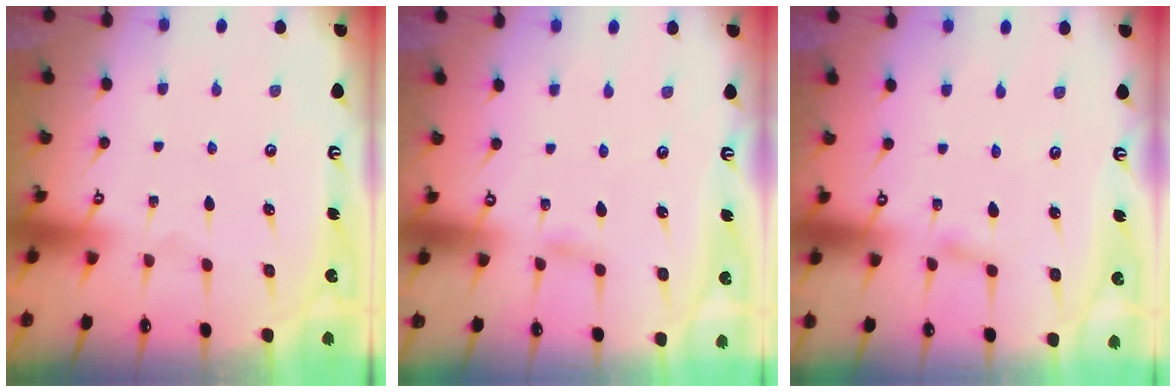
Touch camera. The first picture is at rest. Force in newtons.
{"total": 2.9, "press": 2.9, "slide": 0.3}
{"total": 2.8, "press": 2.8, "slide": 0.3}